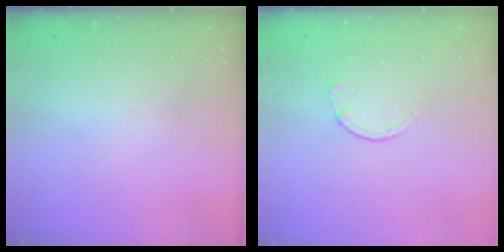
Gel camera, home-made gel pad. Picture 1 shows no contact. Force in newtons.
{"total": 1.4, "press": 1.4, "slide": 0.3}